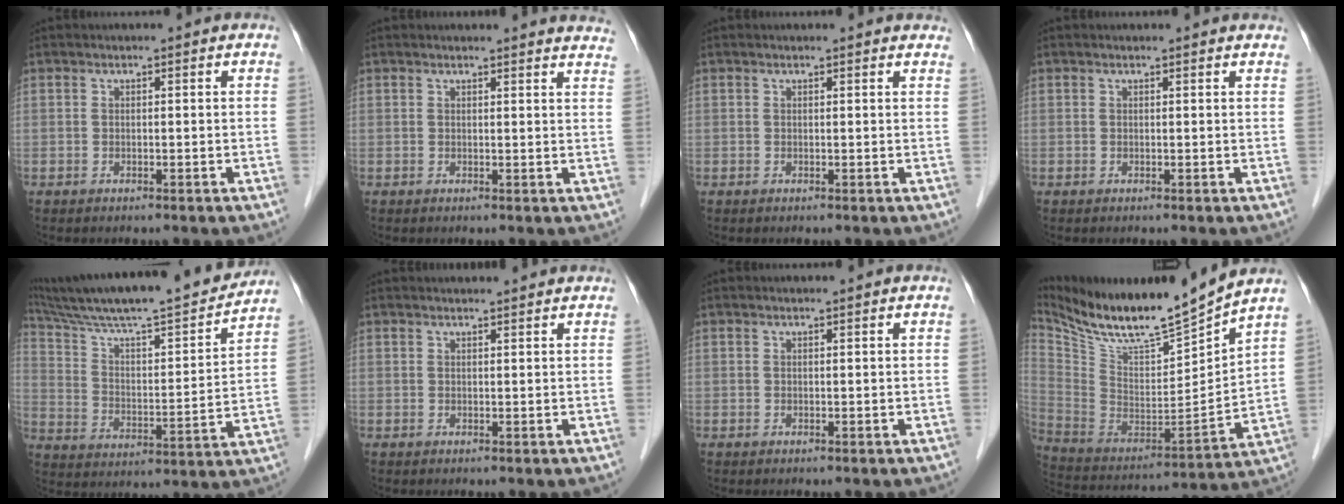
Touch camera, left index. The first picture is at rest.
{"total": 9.9, "force": [9.7, 0.4, 1.9], "torque": [-0.001, -0.033, 0.077]}
{"total": 3.5, "force": [3.3, 0.4, 0.8], "torque": [-0.014, 0.004, 0.023]}
{"total": 2.5, "force": [2.4, 0.2, 0.6], "torque": [-0.014, 0.007, 0.018]}
{"total": 23.7, "force": [20.4, 1.9, 11.9], "torque": [-0.202, 0.005, 0.314]}
{"total": 3.3, "force": [3.2, -0.2, 0.8], "torque": [-0.011, 0.016, 0.038]}
{"total": 0.0}
{"total": 17.4, "force": [15.8, -0.3, 7.5], "torque": [-0.153, -0.028, 0.288]}